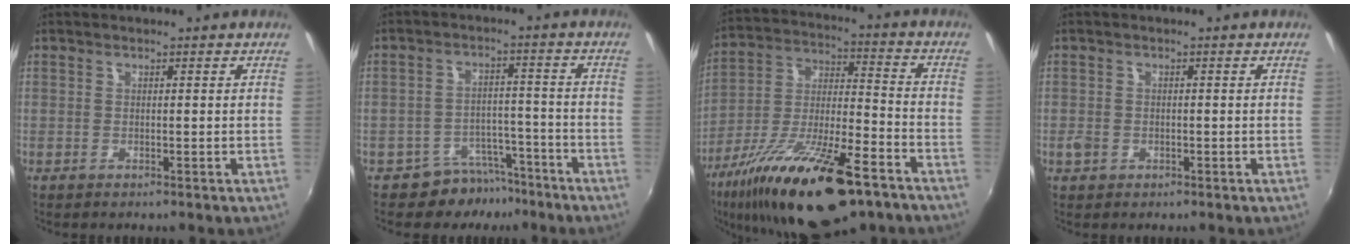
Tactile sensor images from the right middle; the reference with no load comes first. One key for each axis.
{"total": 7.6, "fx": -6.2, "fy": 4.3, "fz": 0.9, "tx": -0.017, "ty": 0.023, "tz": -0.083}
{"total": 24.4, "fx": -15.4, "fy": 7.4, "fz": 17.5, "tx": -0.315, "ty": -0.036, "tz": -0.254}
{"total": 2.3, "fx": -0.9, "fy": 1.8, "fz": 1.0, "tx": -0.019, "ty": -0.002, "tz": -0.018}